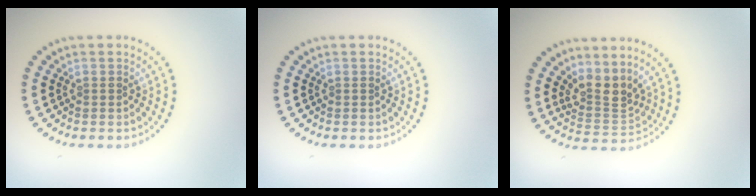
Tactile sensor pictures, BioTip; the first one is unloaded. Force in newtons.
{"total": 0.0}
{"total": 3.2, "press": 2.4, "slide": 2.1}